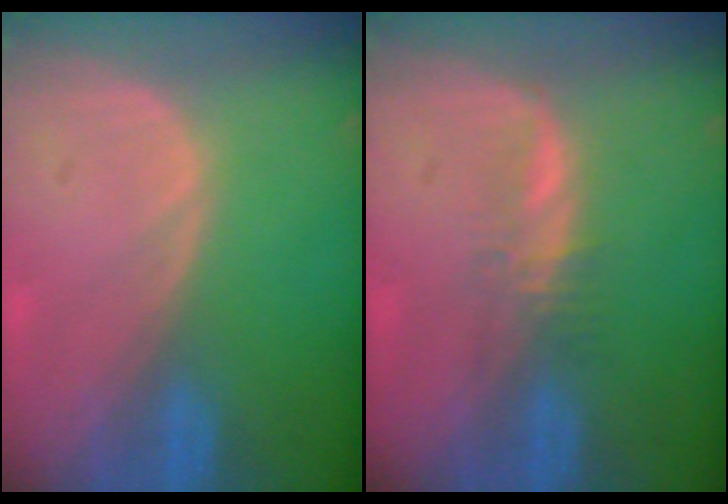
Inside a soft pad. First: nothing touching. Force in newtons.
{"total": 2.3, "press": 2.2, "slide": 0.6}